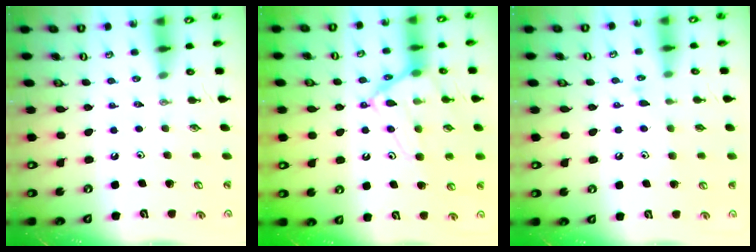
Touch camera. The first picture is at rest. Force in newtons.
{"total": 18.2, "press": 18.1, "slide": 1.7}
{"total": 7.3, "press": 7.2, "slide": 0.4}